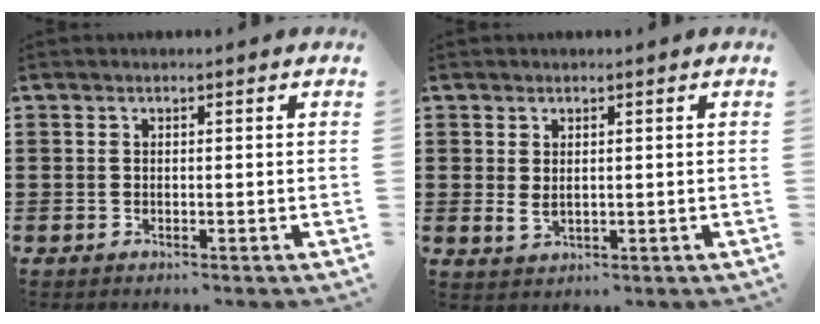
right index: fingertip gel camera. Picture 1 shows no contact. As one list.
[{"total": 1.8, "force": [0.6, 0.9, 1.4], "torque": [-0.027, 0.002, 0.012]}]